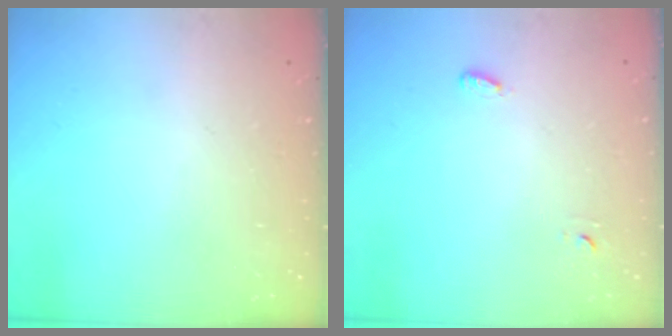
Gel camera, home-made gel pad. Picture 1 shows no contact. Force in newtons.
{"total": 2.8, "press": 2.7, "slide": 0.6}